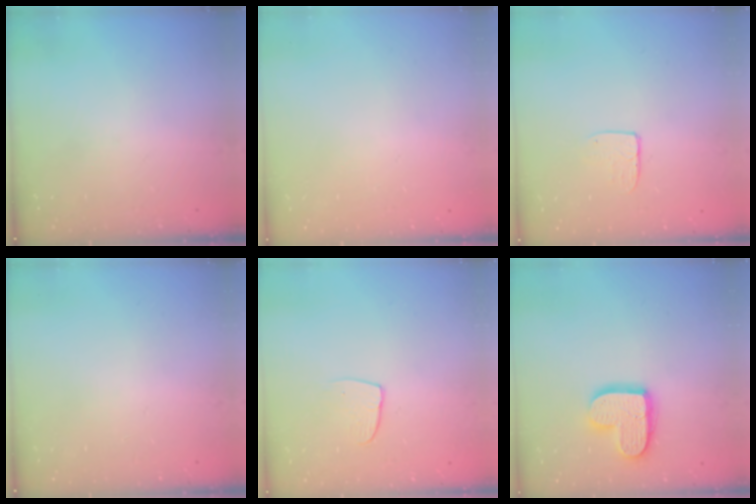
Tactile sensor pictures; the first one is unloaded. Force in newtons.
{"total": 0.0}
{"total": 5.4, "press": 5.4, "slide": 0.4}
{"total": 0.0}
{"total": 4.3, "press": 4.3, "slide": 0.3}
{"total": 13.8, "press": 13.8, "slide": 0.9}